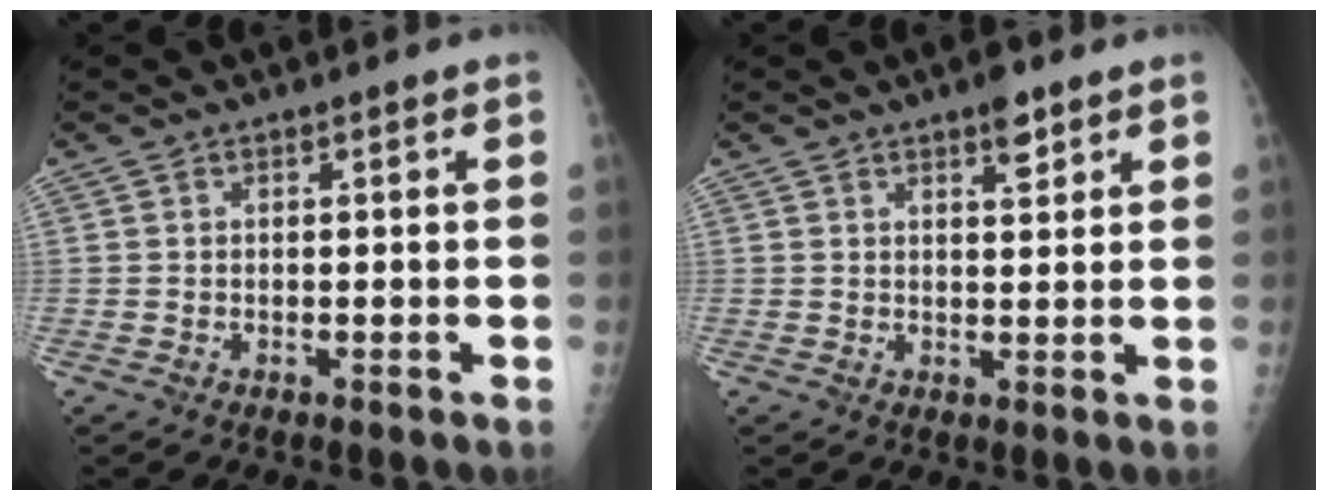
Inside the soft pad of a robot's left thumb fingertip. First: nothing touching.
{"total": 3.6, "force": [2.4, 1.3, 2.4], "torque": [-0.026, -0.013, 0.034]}